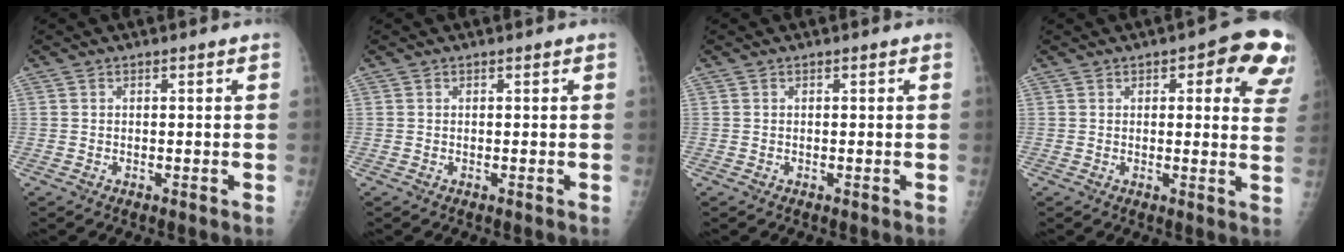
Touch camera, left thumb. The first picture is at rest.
{"total": 0.0}
{"total": 0.0}
{"total": 12.5, "force": [6.2, 4.8, 9.8], "torque": [-0.069, -0.021, 0.055]}